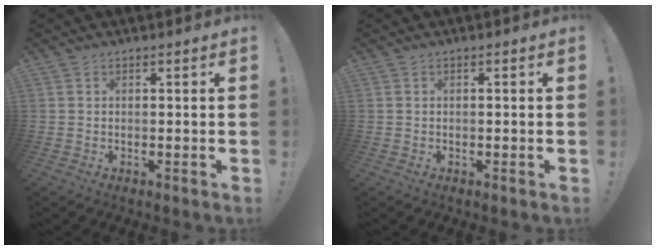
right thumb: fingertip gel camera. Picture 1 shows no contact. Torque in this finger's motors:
{"motor_torque": [0.11, -0.02, 0.11, -0.03, 0.00]}